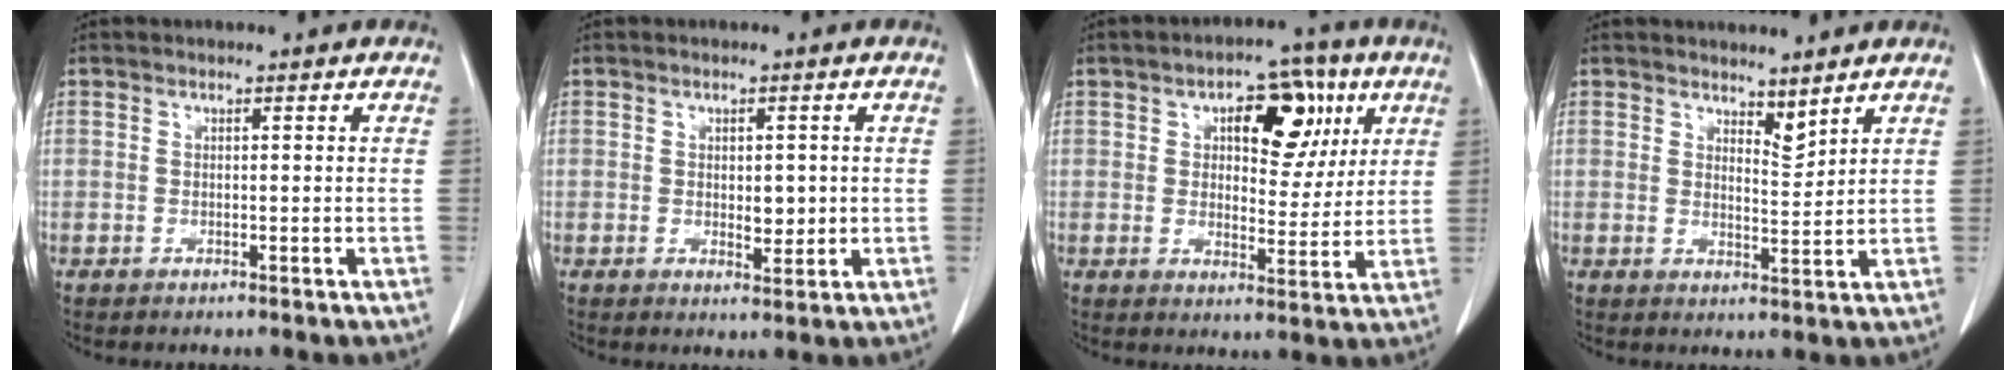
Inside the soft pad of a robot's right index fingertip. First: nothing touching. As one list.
[{"total": 3.0, "force": [0.0, 1.5, 2.5], "torque": [-0.036, -0.003, 0.006]}, {"total": 10.4, "force": [4.2, 5.4, 7.8], "torque": [-0.100, 0.024, 0.062]}, {"total": 3.0, "force": [2.7, 0.8, 1.2], "torque": [-0.020, -0.009, 0.050]}]